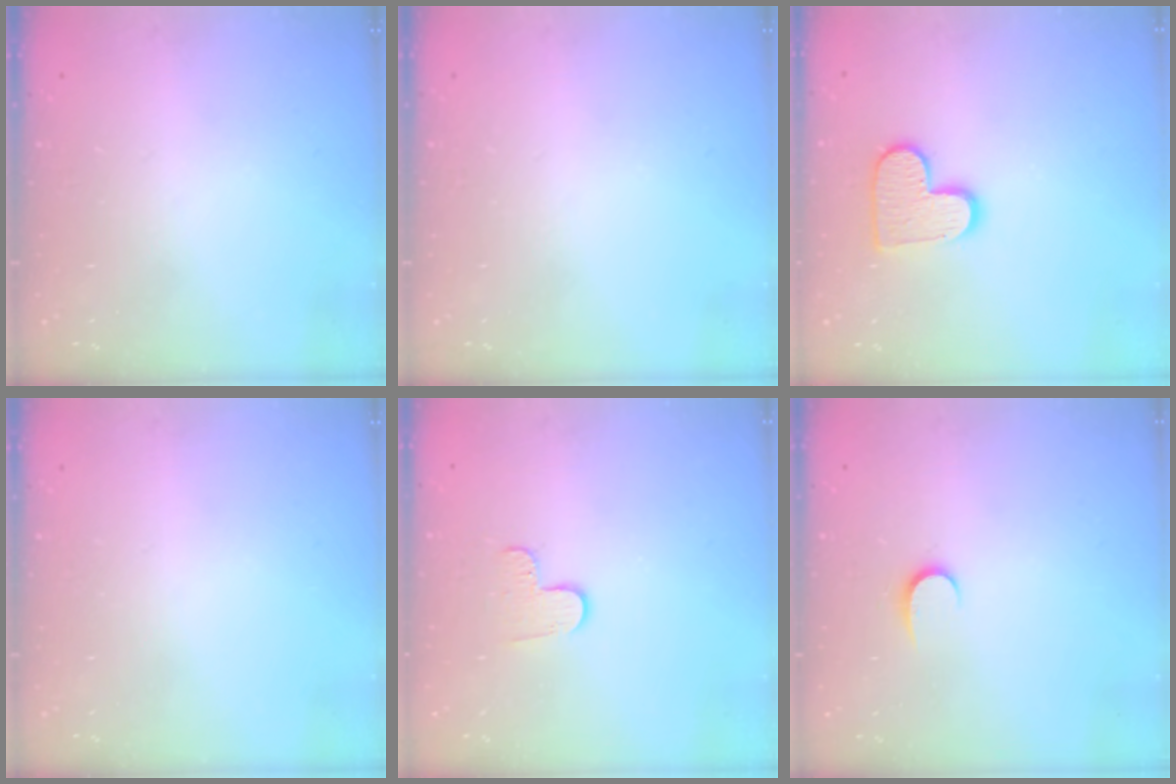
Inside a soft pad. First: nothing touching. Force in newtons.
{"total": 0.0}
{"total": 11.4, "press": 11.3, "slide": 0.6}
{"total": 0.0}
{"total": 5.4, "press": 5.4, "slide": 0.5}
{"total": 5.1, "press": 5.1, "slide": 0.5}